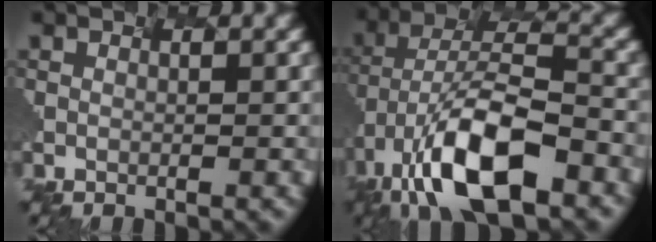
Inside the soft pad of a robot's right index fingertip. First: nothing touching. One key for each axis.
{"total": 12.3, "fx": -8.4, "fy": 3.3, "fz": 8.4, "tx": -0.176, "ty": 0.003, "tz": -0.120}